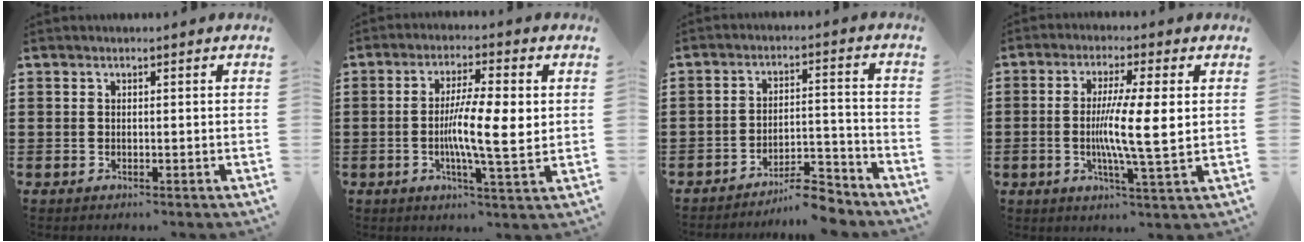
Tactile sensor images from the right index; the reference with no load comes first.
{"total": 9.2, "force": [0.1, 1.7, 9.1], "torque": [-0.154, 0.000, -0.002]}
{"total": 6.9, "force": [-6.4, 0.7, 2.6], "torque": [-0.034, 0.012, -0.119]}
{"total": 7.3, "force": [0.0, 0.5, 7.3], "torque": [-0.132, -0.004, -0.005]}